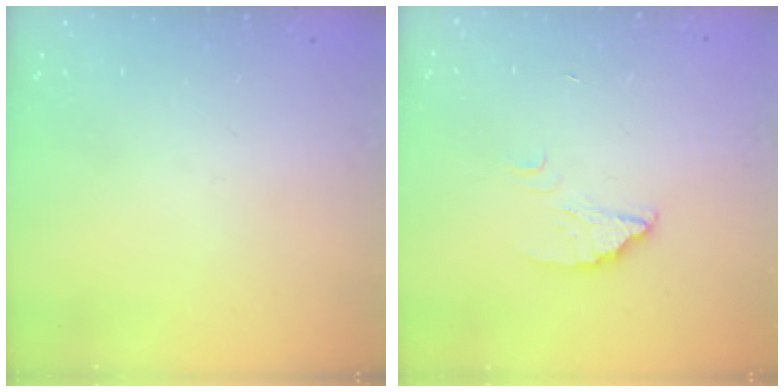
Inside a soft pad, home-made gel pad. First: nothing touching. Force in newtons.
{"total": 2.1, "press": 2.1, "slide": 0.1}